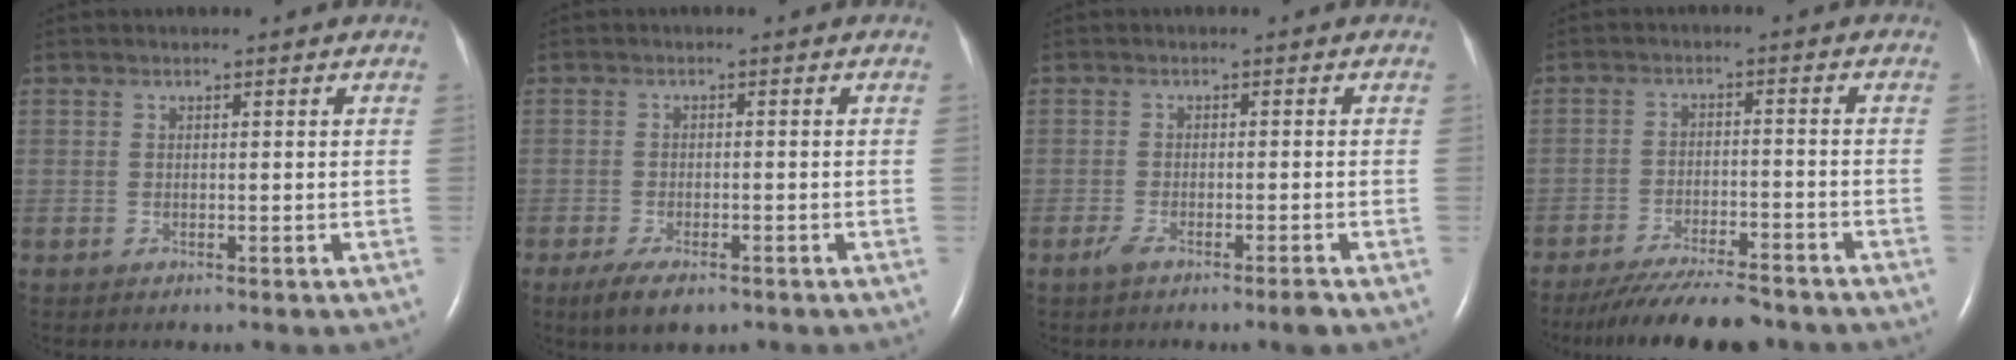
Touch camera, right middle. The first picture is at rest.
{"total": 5.1, "force": [-3.4, 1.8, 3.4], "torque": [-0.062, -0.009, -0.053]}
{"total": 2.9, "force": [-2.1, -0.1, 2.0], "torque": [-0.042, -0.006, -0.040]}
{"total": 12.4, "force": [-11.1, 1.7, 5.2], "torque": [-0.083, -0.014, -0.166]}